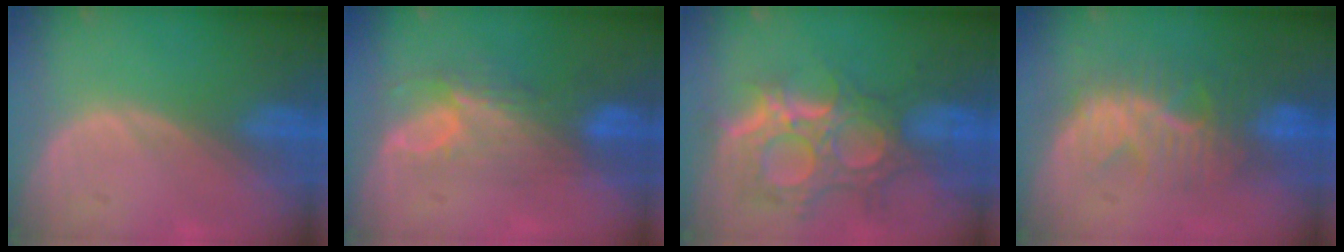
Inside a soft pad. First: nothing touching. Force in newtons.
{"total": 7.8, "press": 6.9, "slide": 3.8}
{"total": 12.0, "press": 10.7, "slide": 5.3}
{"total": 9.3, "press": 8.4, "slide": 3.9}